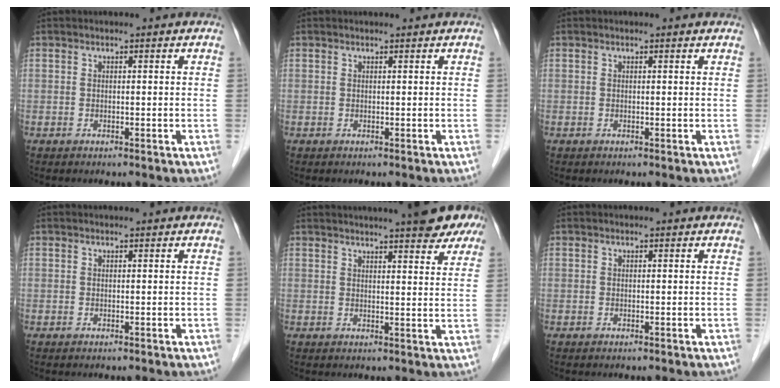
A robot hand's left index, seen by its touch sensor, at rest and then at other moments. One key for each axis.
{"total": 0.9, "fx": 0.9, "fy": 0.3, "fz": 0.1, "tx": -0.005, "ty": 0.011, "tz": 0.015}
{"total": 0.8, "fx": 0.7, "fy": 0.4, "fz": 0.2, "tx": -0.009, "ty": 0.004, "tz": 0.006}
{"total": 1.3, "fx": 1.2, "fy": 0.2, "fz": 0.2, "tx": -0.005, "ty": 0.011, "tz": 0.018}
{"total": 16.4, "fx": 13.3, "fy": 3.0, "fz": 9.0, "tx": -0.119, "ty": 0.022, "tz": 0.153}
{"total": 1.0, "fx": 0.9, "fy": 0.5, "fz": 0.1, "tx": -0.007, "ty": 0.012, "tz": 0.011}